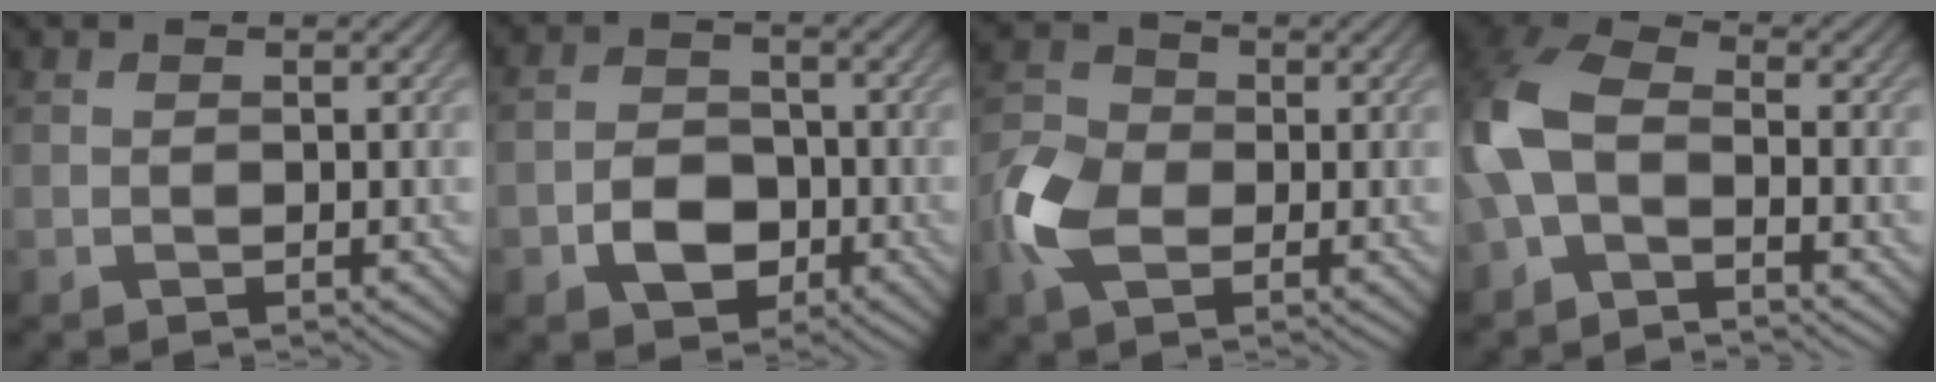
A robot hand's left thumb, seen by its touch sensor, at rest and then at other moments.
{"total": 5.1, "force": [-2.1, 3.7, 2.8], "torque": [-0.051, -0.002, -0.042]}
{"total": 7.0, "force": [-2.0, 4.8, 4.7], "torque": [-0.118, 0.003, -0.049]}
{"total": 8.0, "force": [-2.4, 4.7, 6.1], "torque": [-0.152, 0.004, -0.066]}